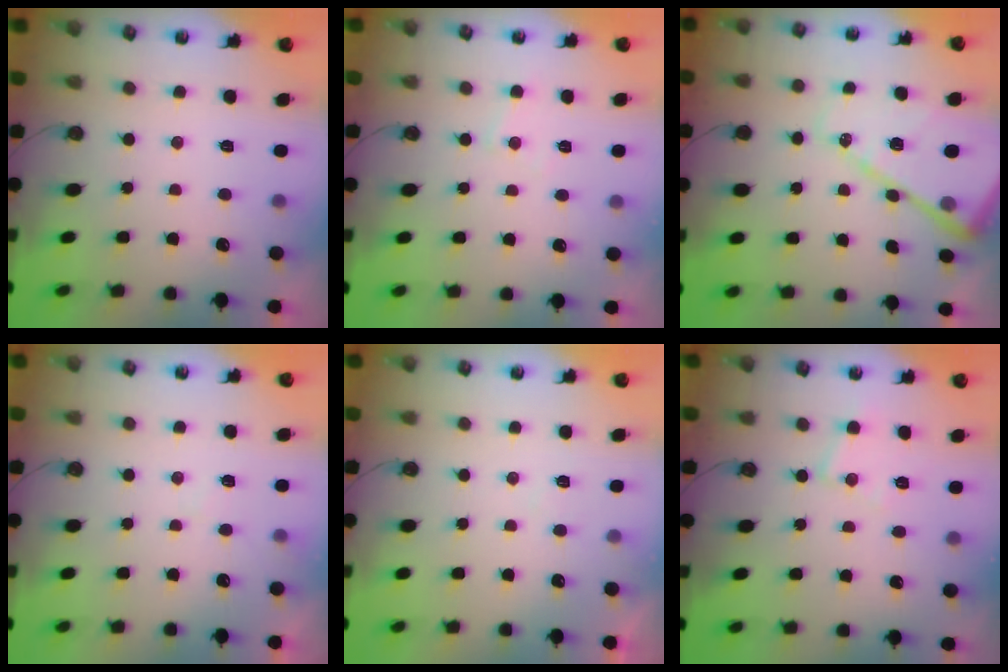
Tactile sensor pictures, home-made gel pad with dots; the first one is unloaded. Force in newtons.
{"total": 5.7, "press": 5.7, "slide": 0.8}
{"total": 17.2, "press": 17.1, "slide": 1.8}
{"total": 5.7, "press": 5.7, "slide": 0.8}
{"total": 4.2, "press": 4.1, "slide": 0.7}
{"total": 8.0, "press": 8.0, "slide": 0.6}